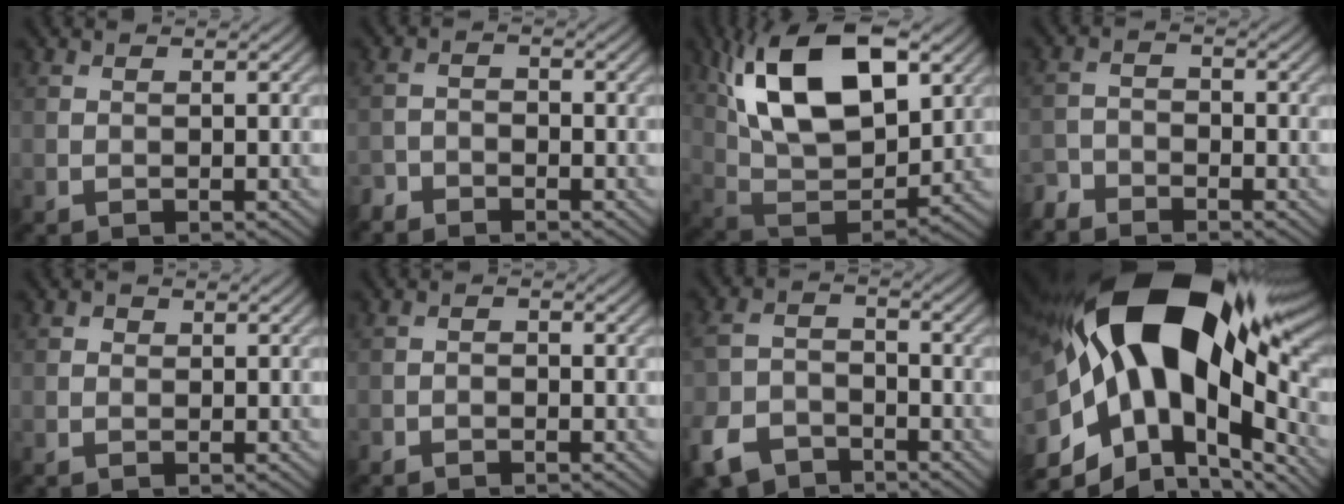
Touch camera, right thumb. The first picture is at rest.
{"total": 2.2, "force": [-2.1, 0.7, 0.4], "torque": [-0.006, -0.003, -0.051]}
{"total": 17.0, "force": [6.8, 8.7, 12.9], "torque": [-0.261, 0.017, 0.121]}
{"total": 2.9, "force": [-2.8, 0.8, 0.5], "torque": [-0.011, -0.006, -0.068]}
{"total": 0.6, "force": [0.2, 0.5, 0.2], "torque": [0.001, -0.005, 0.000]}
{"total": 1.0, "force": [-0.9, 0.4, 0.3], "torque": [-0.006, -0.001, -0.020]}
{"total": 7.3, "force": [-5.1, 4.2, 3.0], "torque": [-0.079, -0.014, -0.112]}
{"total": 22.9, "force": [1.5, 12.9, 18.8], "torque": [-0.390, -0.029, 0.028]}